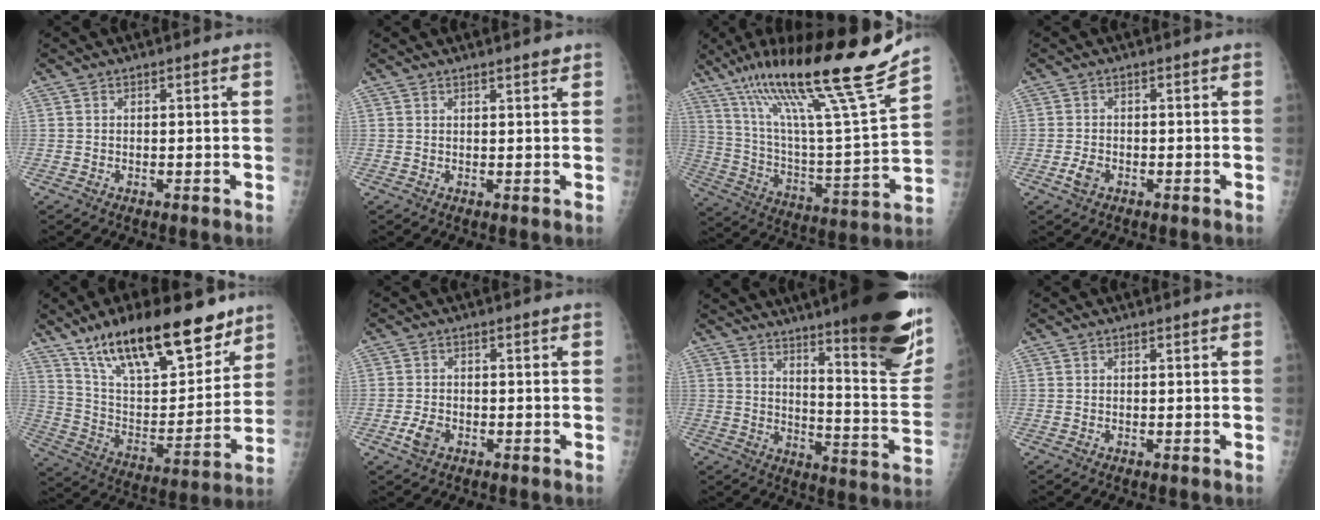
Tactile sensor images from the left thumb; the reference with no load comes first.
{"total": 1.5, "force": [1.2, 0.2, 0.8], "torque": [-0.009, -0.007, 0.017]}
{"total": 27.3, "force": [19.3, 2.3, 19.2], "torque": [-0.301, -0.061, 0.333]}
{"total": 2.4, "force": [-1.1, 1.5, 1.5], "torque": [-0.031, 0.002, -0.021]}
{"total": 24.9, "force": [17.1, 9.2, 15.6], "torque": [-0.214, -0.062, 0.291]}
{"total": 3.2, "force": [-1.5, 2.1, 2.0], "torque": [-0.041, 0.005, -0.028]}
{"total": 26.2, "force": [17.0, 4.2, 19.5], "torque": [-0.234, -0.091, 0.234]}
{"total": 0.0}